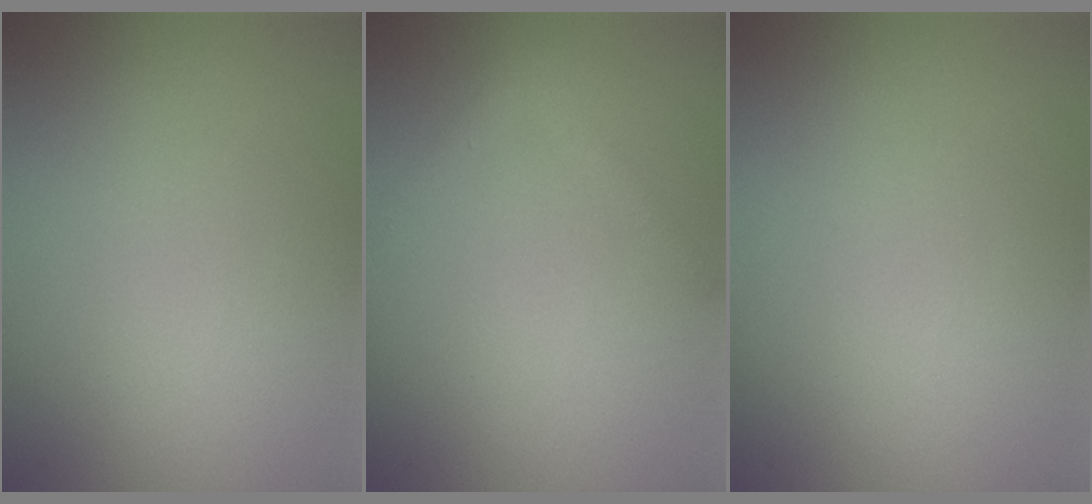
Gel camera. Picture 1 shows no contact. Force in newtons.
{"total": 1.8, "press": 1.8, "slide": 0.1}
{"total": 0.0}